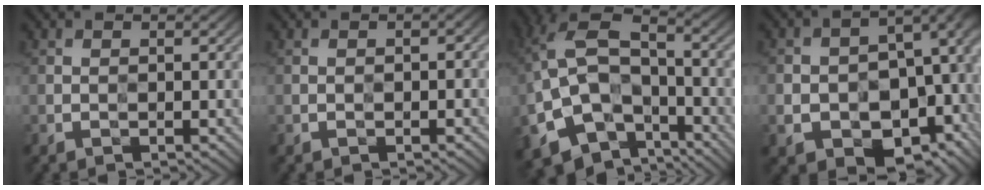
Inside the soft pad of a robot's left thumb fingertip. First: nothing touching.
{"total": 1.3, "force": [-0.3, 0.8, 1.0], "torque": [-0.009, -0.001, -0.004]}
{"total": 15.4, "force": [-6.2, 9.7, 10.2], "torque": [-0.232, -0.024, -0.100]}
{"total": 16.2, "force": [-5.3, 11.2, 10.5], "torque": [-0.168, -0.040, -0.050]}